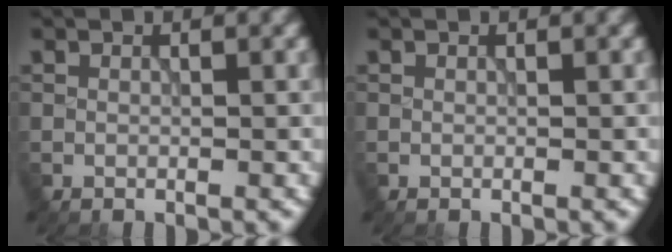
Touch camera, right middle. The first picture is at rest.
{"total": 0.0}